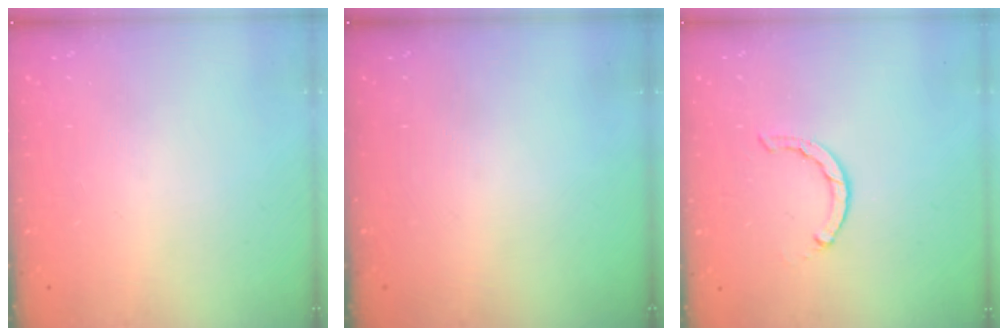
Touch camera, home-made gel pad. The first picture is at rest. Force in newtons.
{"total": 0.0}
{"total": 1.2, "press": 1.2, "slide": 0.2}